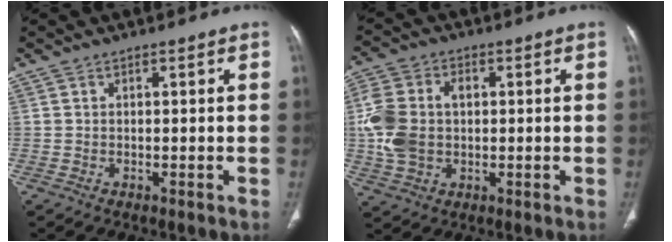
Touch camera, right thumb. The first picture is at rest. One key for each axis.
{"total": 11.2, "fx": 0.3, "fy": 8.2, "fz": 7.6, "tx": -0.156, "ty": 0.016, "tz": 0.008}